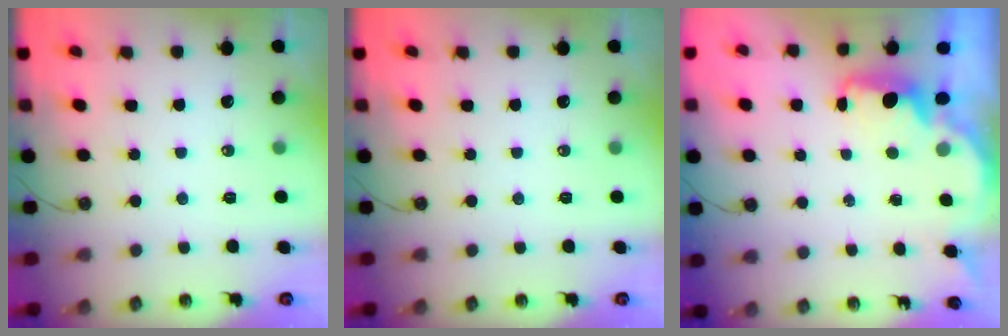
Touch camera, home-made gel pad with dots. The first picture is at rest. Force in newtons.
{"total": 0.0}
{"total": 1.8, "press": 1.6, "slide": 0.7}